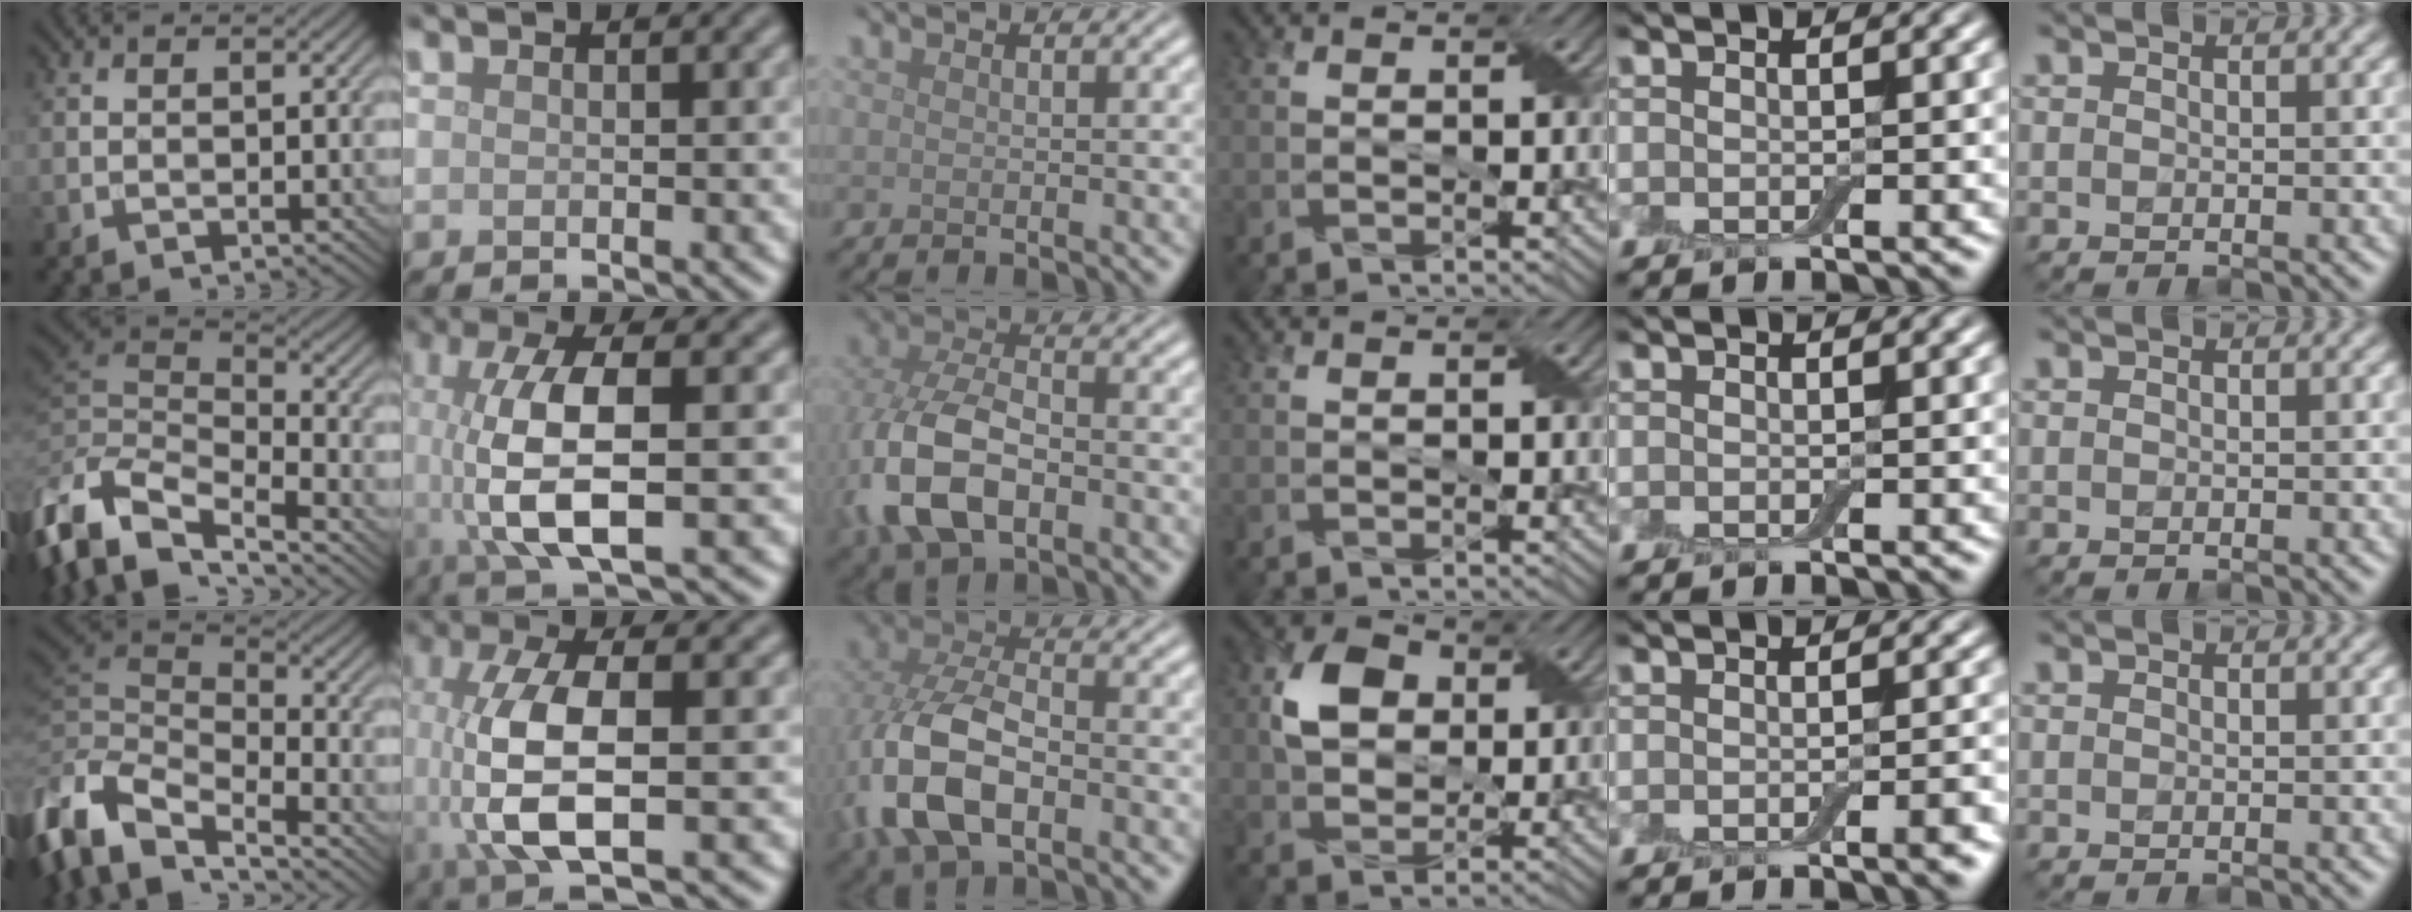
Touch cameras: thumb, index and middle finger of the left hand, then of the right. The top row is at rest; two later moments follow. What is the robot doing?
{"motion": "wrap", "object": "adhesive wrap"}